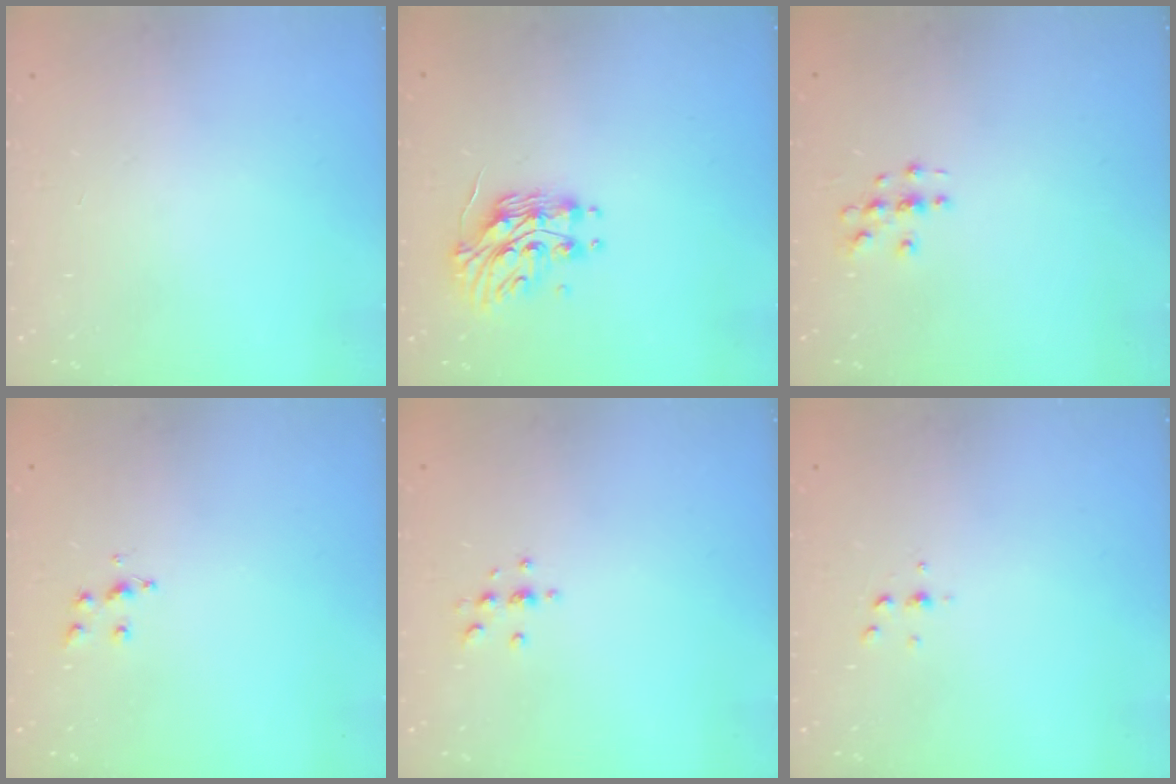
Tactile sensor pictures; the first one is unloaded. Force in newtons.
{"total": 11.8, "press": 11.8, "slide": 0.6}
{"total": 3.4, "press": 3.4, "slide": 0.2}
{"total": 6.1, "press": 6.1, "slide": 0.5}
{"total": 2.9, "press": 2.9, "slide": 0.4}
{"total": 2.6, "press": 2.6, "slide": 0.3}